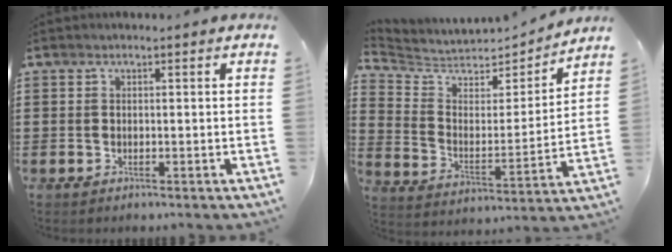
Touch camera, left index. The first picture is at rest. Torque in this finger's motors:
{"motor_torque": [0.16, 0.29, -0.13, -0.03]}